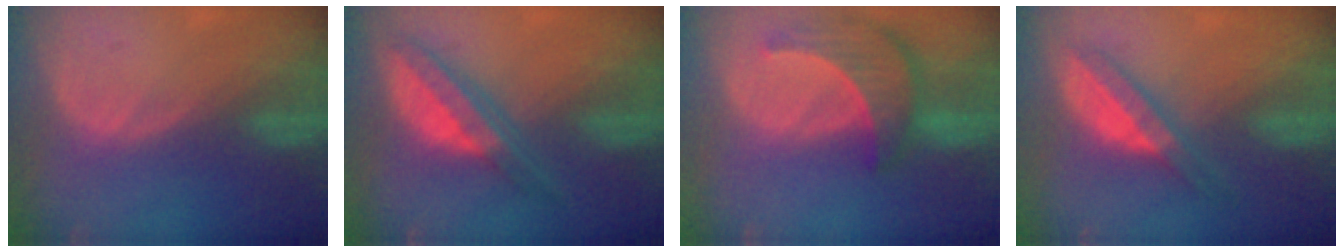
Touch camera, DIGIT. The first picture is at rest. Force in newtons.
{"total": 6.7, "press": 5.8, "slide": 3.3}
{"total": 8.8, "press": 8.0, "slide": 3.5}
{"total": 6.2, "press": 5.4, "slide": 3.0}